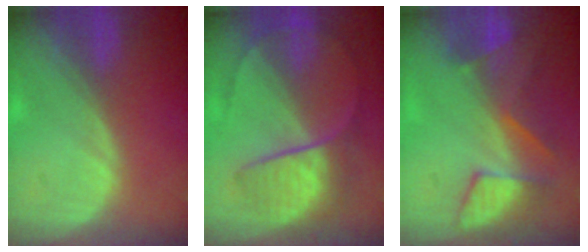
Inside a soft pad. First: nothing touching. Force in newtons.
{"total": 7.6, "press": 7.0, "slide": 2.9}
{"total": 7.4, "press": 7.1, "slide": 1.9}